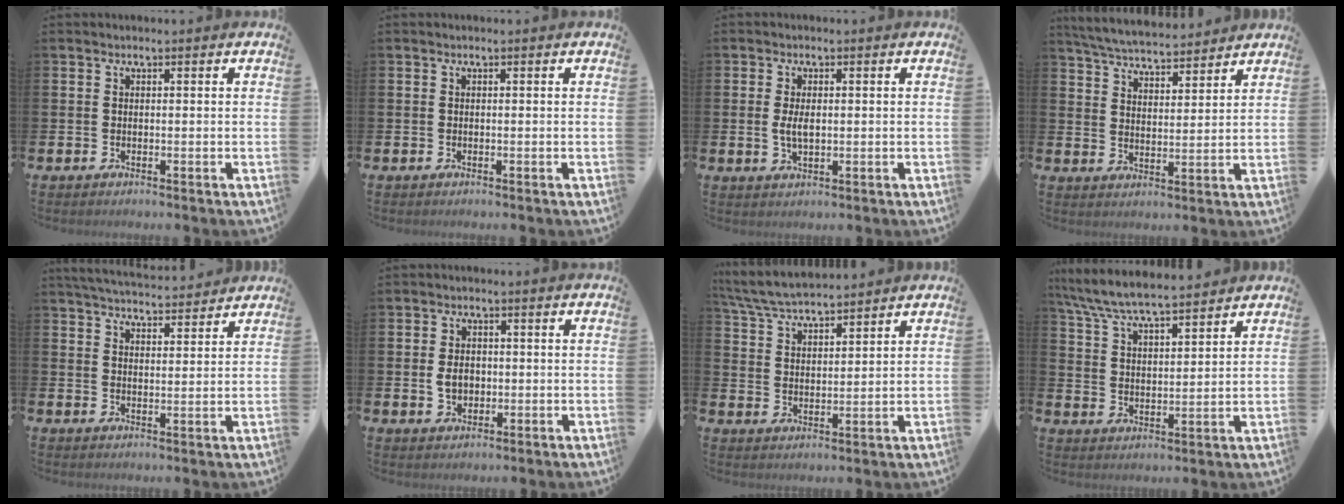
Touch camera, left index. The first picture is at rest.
{"total": 0.0}
{"total": 3.0, "force": [0.2, 1.5, 2.5], "torque": [-0.037, 0.000, -0.001]}
{"total": 5.9, "force": [5.8, 0.8, 1.0], "torque": [-0.043, -0.032, 0.103]}
{"total": 5.0, "force": [4.9, 0.4, 0.3], "torque": [-0.016, -0.030, 0.088]}
{"total": 3.3, "force": [-0.1, 2.4, 2.2], "torque": [-0.022, 0.000, -0.009]}
{"total": 5.9, "force": [5.7, 0.7, 1.1], "torque": [-0.046, -0.028, 0.104]}
{"total": 7.1, "force": [6.8, 0.4, 2.0], "torque": [-0.068, -0.037, 0.122]}